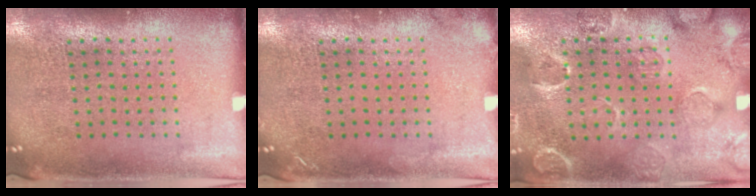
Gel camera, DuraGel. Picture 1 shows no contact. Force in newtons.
{"total": 0.8, "press": 0.8, "slide": 0.1}
{"total": 2.8, "press": 1.8, "slide": 2.1}